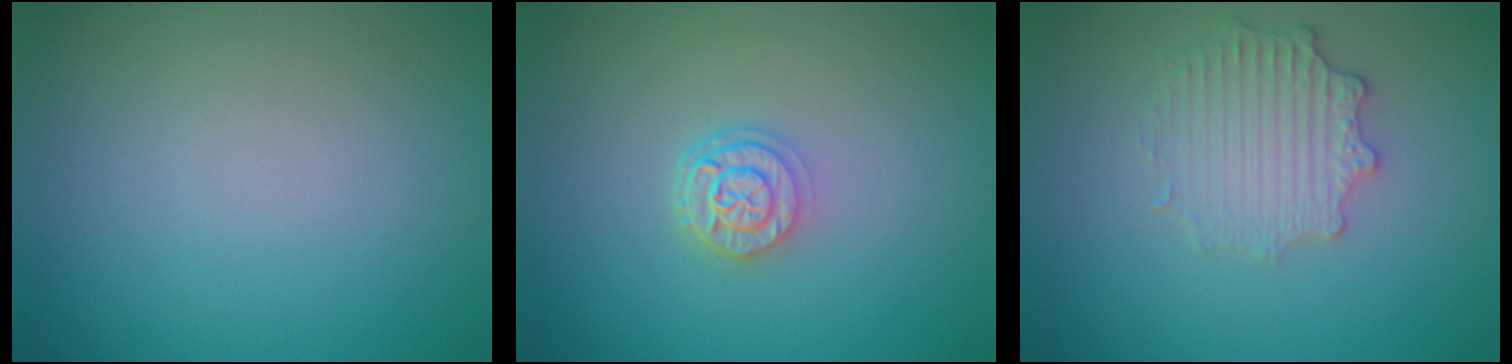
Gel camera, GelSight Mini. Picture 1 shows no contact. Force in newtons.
{"total": 2.5, "press": 2.0, "slide": 1.5}
{"total": 2.7, "press": 2.6, "slide": 0.8}